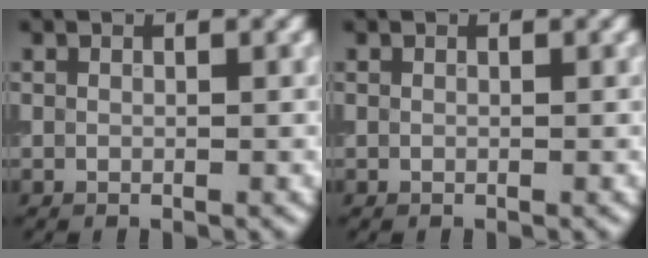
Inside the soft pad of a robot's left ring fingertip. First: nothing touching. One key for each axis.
{"total": 0.0}